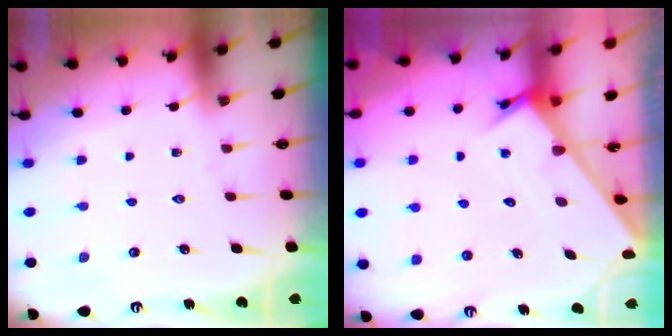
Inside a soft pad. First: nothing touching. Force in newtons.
{"total": 3.5, "press": 3.5, "slide": 0.1}